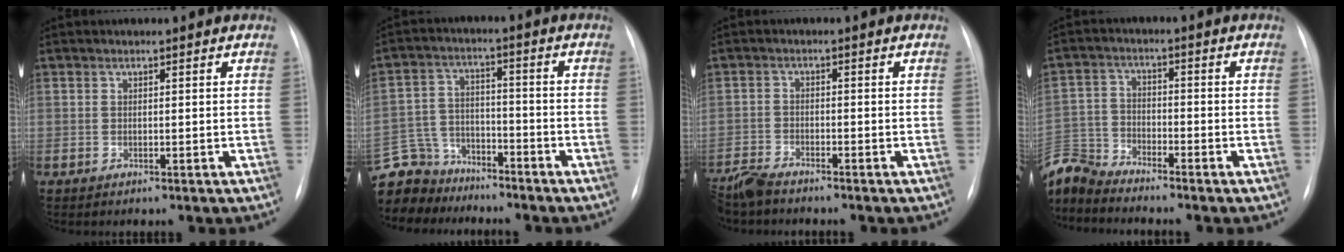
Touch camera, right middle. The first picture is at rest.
{"total": 12.3, "force": [-10.7, 5.8, 1.0], "torque": [-0.045, 0.028, -0.193]}
{"total": 4.7, "force": [-4.4, 0.7, 1.5], "torque": [-0.028, -0.017, -0.085]}
{"total": 8.7, "force": [-8.5, 1.3, 1.0], "torque": [-0.037, 0.008, -0.174]}